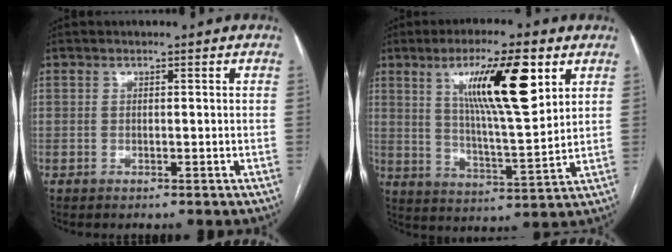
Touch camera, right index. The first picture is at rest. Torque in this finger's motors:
{"motor_torque": [1.33, 0.80, 0.84, 0.14]}